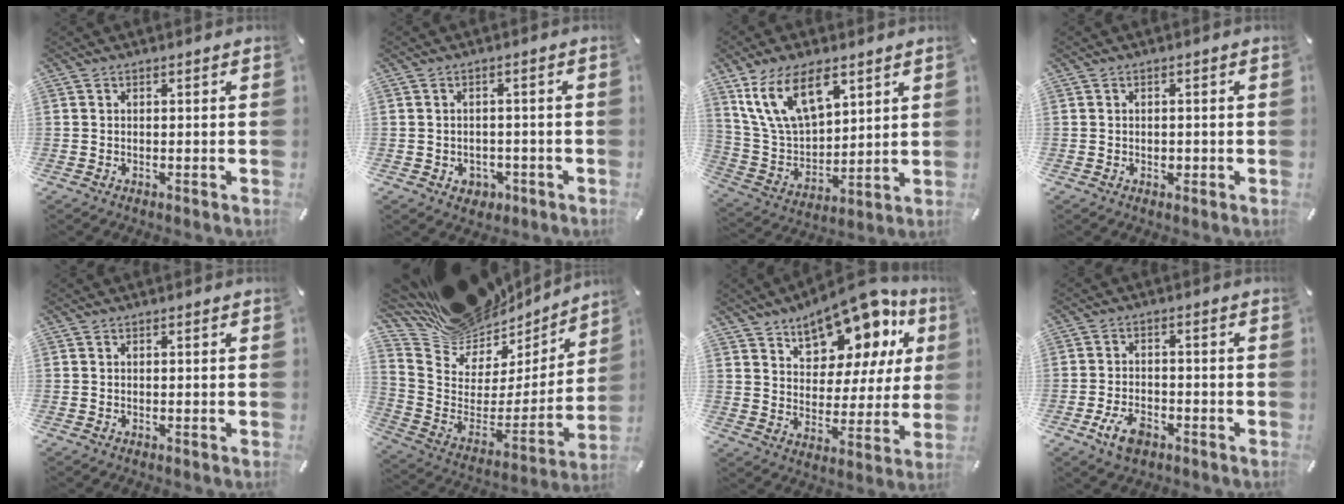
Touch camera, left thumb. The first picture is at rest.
{"total": 3.5, "force": [-1.0, 3.1, 1.2], "torque": [-0.013, 0.001, -0.019]}
{"total": 15.9, "force": [9.2, 8.9, 9.4], "torque": [-0.222, -0.032, 0.169]}
{"total": 1.3, "force": [-0.3, 1.1, 0.6], "torque": [-0.013, 0.003, -0.006]}
{"total": 0.0}
{"total": 16.4, "force": [14.0, 8.3, 2.0], "torque": [-0.051, -0.127, 0.254]}
{"total": 15.6, "force": [11.9, 8.0, 6.3], "torque": [-0.093, -0.096, 0.206]}
{"total": 6.4, "force": [-3.3, 3.7, 4.0], "torque": [-0.086, 0.013, -0.062]}